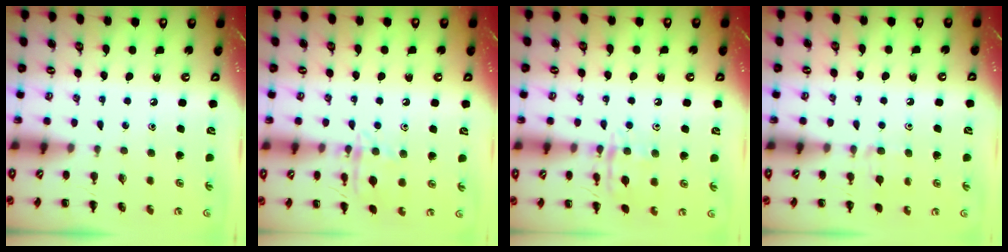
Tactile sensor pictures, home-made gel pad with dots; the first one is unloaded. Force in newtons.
{"total": 10.8, "press": 10.7, "slide": 1.2}
{"total": 11.1, "press": 11.1, "slide": 0.6}
{"total": 7.0, "press": 6.7, "slide": 2.2}